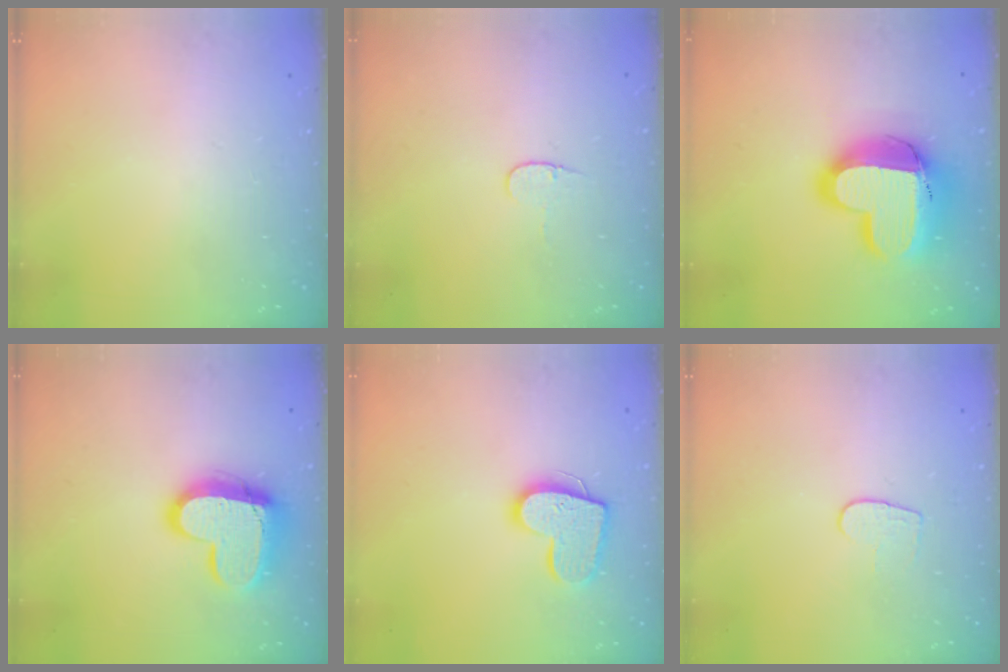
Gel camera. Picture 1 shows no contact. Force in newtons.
{"total": 3.7, "press": 3.7, "slide": 0.4}
{"total": 18.9, "press": 18.9, "slide": 1.6}
{"total": 16.6, "press": 16.5, "slide": 1.4}
{"total": 14.2, "press": 14.2, "slide": 1.0}
{"total": 5.4, "press": 5.4, "slide": 0.3}